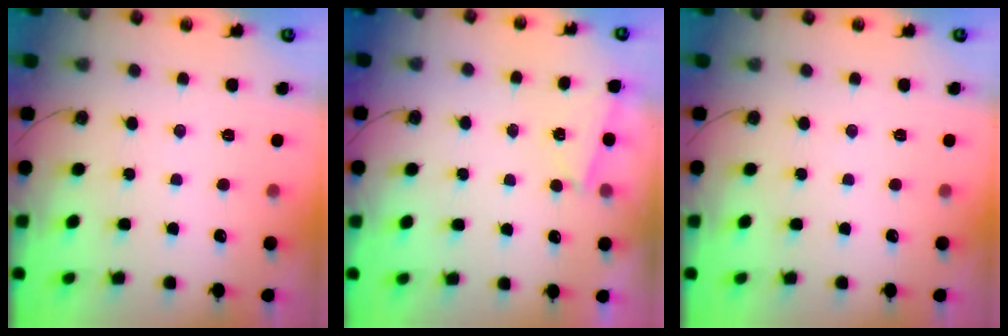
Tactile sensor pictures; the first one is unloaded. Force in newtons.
{"total": 1.6, "press": 0.8, "slide": 1.4}
{"total": 0.0}